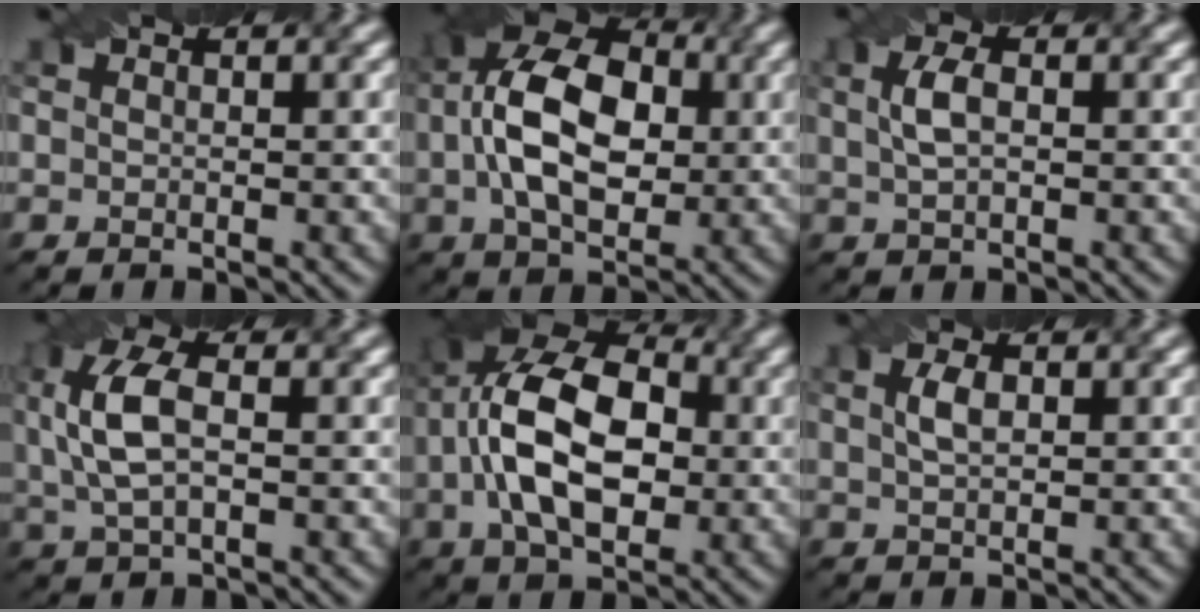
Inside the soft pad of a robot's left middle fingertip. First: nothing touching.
{"total": 11.0, "force": [0.8, 6.7, 8.7], "torque": [-0.169, 0.021, 0.006]}
{"total": 2.5, "force": [0.5, 1.2, 2.2], "torque": [-0.052, 0.005, 0.009]}
{"total": 5.9, "force": [0.9, 3.0, 5.1], "torque": [-0.123, 0.009, 0.017]}
{"total": 12.5, "force": [0.3, 7.4, 10.1], "torque": [-0.193, 0.023, -0.007]}
{"total": 1.9, "force": [0.6, 0.9, 1.6], "torque": [-0.036, 0.003, 0.013]}